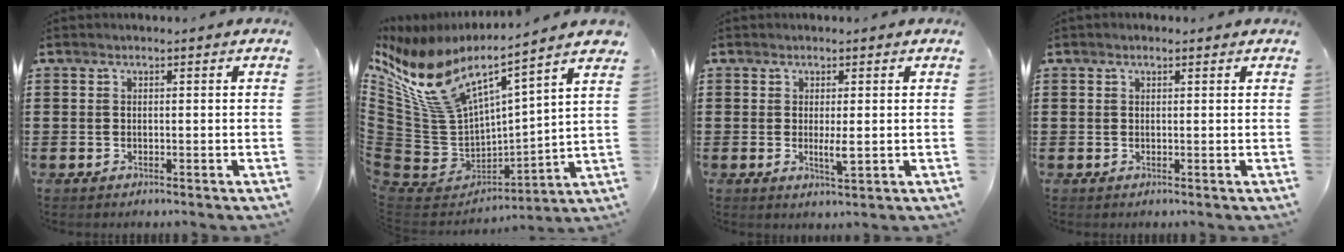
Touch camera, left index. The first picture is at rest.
{"total": 10.2, "force": [7.1, 3.0, 6.6], "torque": [-0.179, -0.070, 0.117]}
{"total": 2.9, "force": [0.0, 0.5, 2.9], "torque": [-0.052, -0.003, 0.000]}
{"total": 0.6, "force": [0.4, 0.2, 0.4], "torque": [-0.008, 0.002, 0.007]}